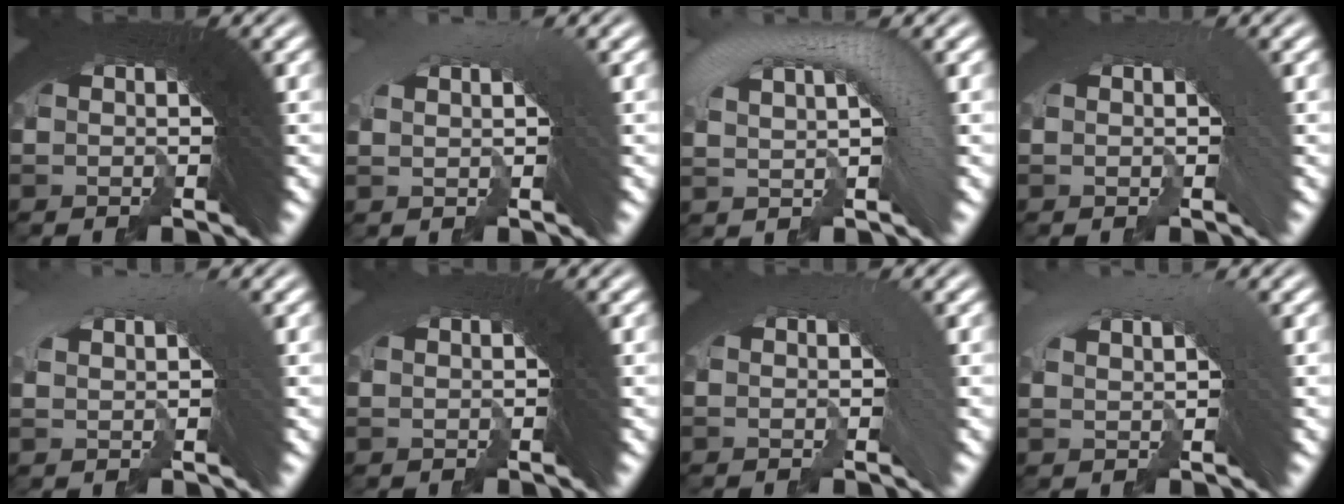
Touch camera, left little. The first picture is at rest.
{"total": 2.0, "force": [0.3, 1.1, 1.6], "torque": [-0.024, 0.015, 0.004]}
{"total": 4.7, "force": [0.7, 2.3, 4.0], "torque": [-0.070, 0.016, 0.006]}
{"total": 0.9, "force": [-0.4, 0.2, 0.7], "torque": [-0.005, 0.008, -0.007]}
{"total": 2.6, "force": [0.5, 1.4, 2.1], "torque": [-0.034, 0.013, 0.008]}
{"total": 0.8, "force": [-0.5, -0.2, -0.6], "torque": [0.009, 0.000, -0.003]}
{"total": 1.1, "force": [-0.2, 0.3, 1.0], "torque": [-0.007, 0.008, -0.005]}
{"total": 2.9, "force": [0.7, 1.4, 2.5], "torque": [-0.039, 0.012, 0.011]}